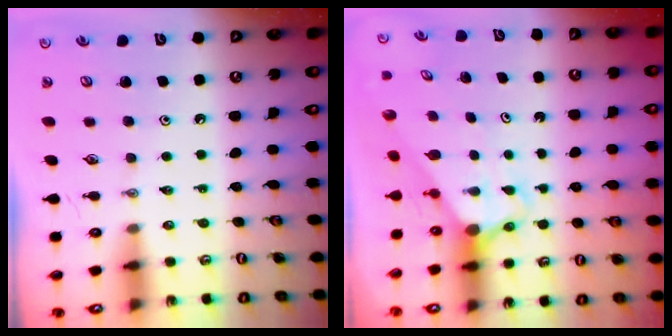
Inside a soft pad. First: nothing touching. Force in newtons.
{"total": 2.7, "press": 2.7, "slide": 0.0}